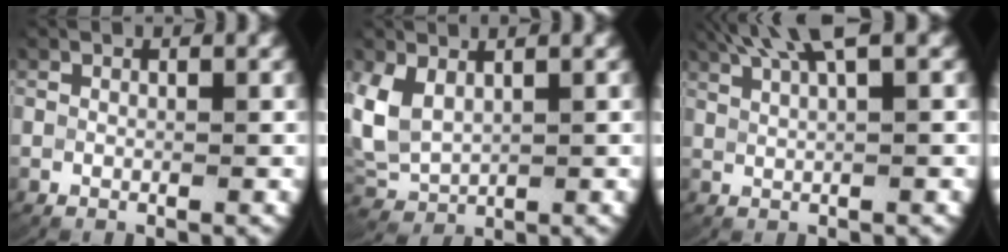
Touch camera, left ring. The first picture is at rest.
{"total": 5.5, "force": [0.2, 4.6, 2.9], "torque": [-0.106, -0.020, 0.018]}
{"total": 4.7, "force": [3.6, 0.6, 2.9], "torque": [-0.054, 0.011, 0.064]}